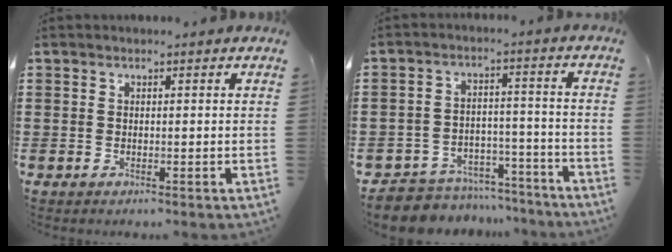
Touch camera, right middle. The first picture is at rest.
{"total": 6.4, "force": [-6.2, 1.6, 0.3], "torque": [-0.003, 0.022, -0.122]}